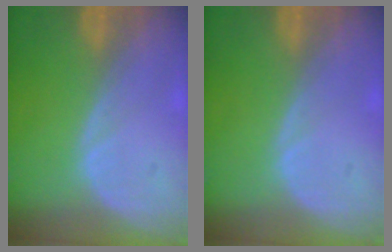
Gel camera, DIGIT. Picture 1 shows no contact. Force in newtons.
{"total": 0.0}